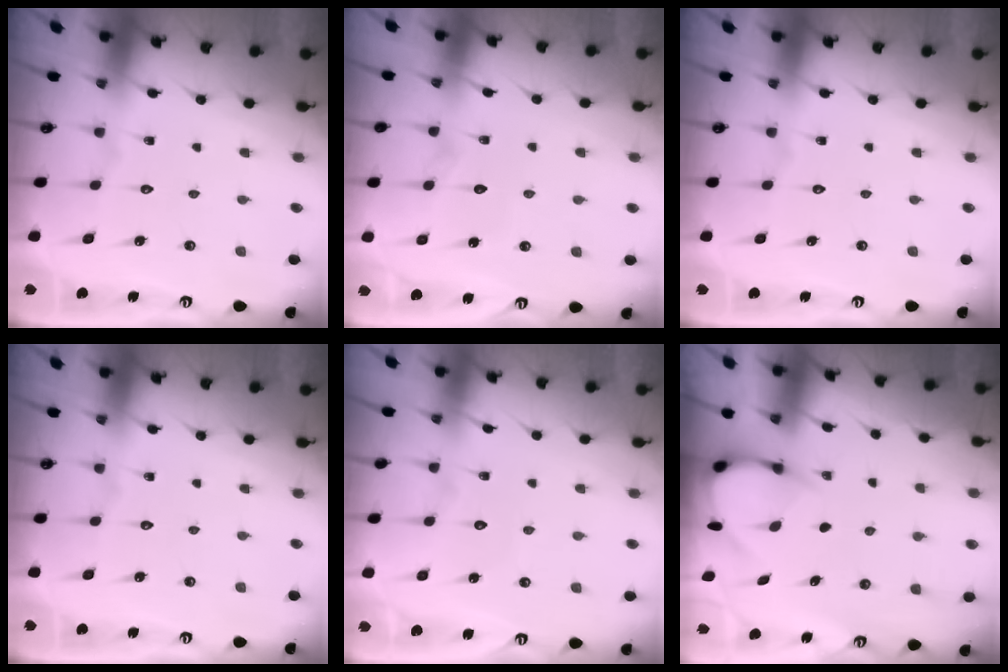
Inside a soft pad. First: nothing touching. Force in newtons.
{"total": 7.0, "press": 7.0, "slide": 0.5}
{"total": 0.0}
{"total": 0.0}
{"total": 2.3, "press": 2.3, "slide": 0.2}
{"total": 3.7, "press": 3.7, "slide": 0.3}